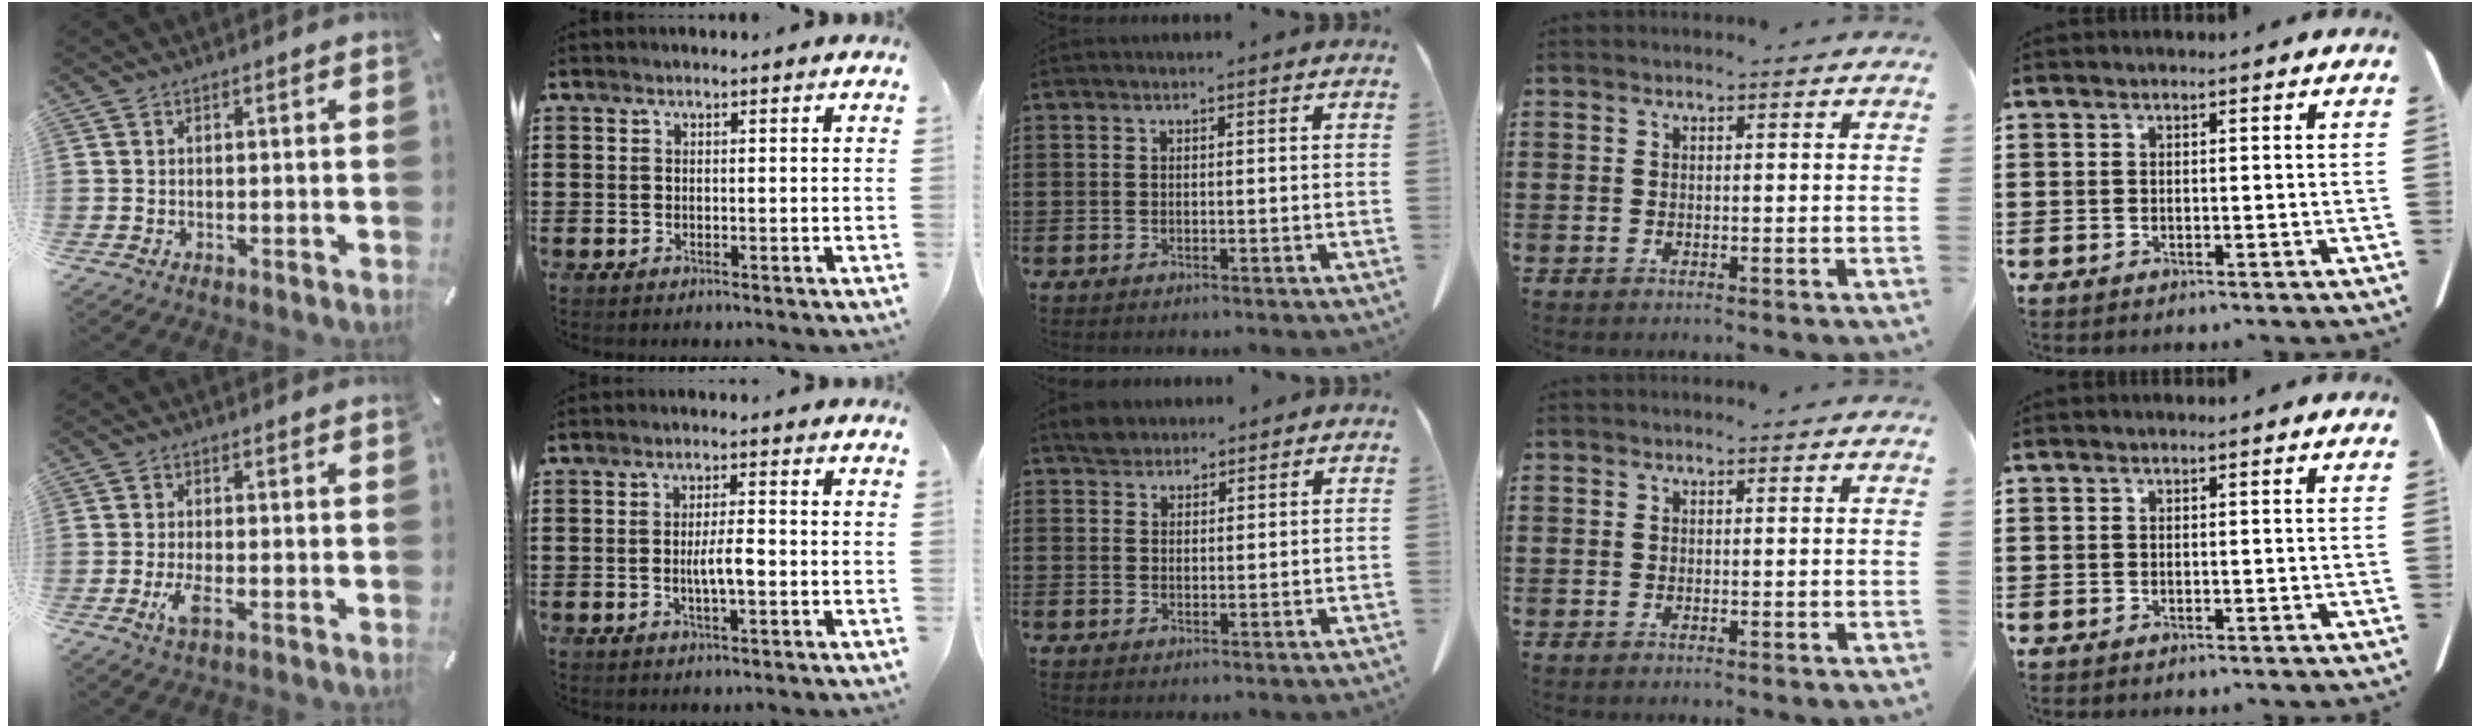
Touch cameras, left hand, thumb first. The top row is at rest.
{"thumb": {"total": 3.8, "force": [-1.4, 1.3, 3.3], "torque": [-0.083, -0.005, -0.031]}, "index": {"total": 3.7, "force": [-0.7, 0.9, 3.5], "torque": [-0.069, 0.002, -0.016]}, "middle": {"total": 2.6, "force": [2.3, 1.1, 0.5], "torque": [-0.010, 0.003, 0.043]}}